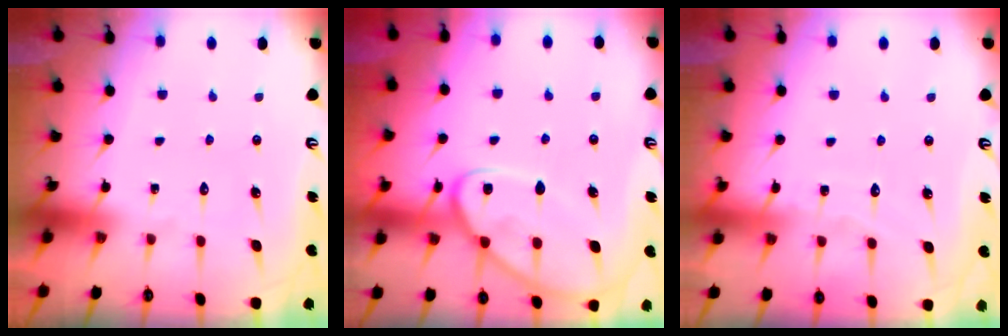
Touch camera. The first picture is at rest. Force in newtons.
{"total": 11.3, "press": 11.2, "slide": 1.0}
{"total": 4.7, "press": 4.6, "slide": 0.5}